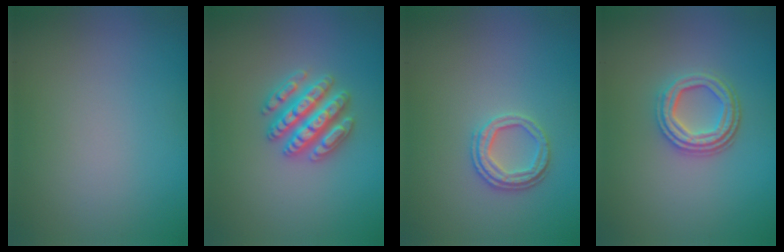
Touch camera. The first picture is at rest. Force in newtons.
{"total": 4.5, "press": 4.4, "slide": 0.8}
{"total": 2.5, "press": 2.3, "slide": 0.9}
{"total": 3.7, "press": 3.0, "slide": 2.1}